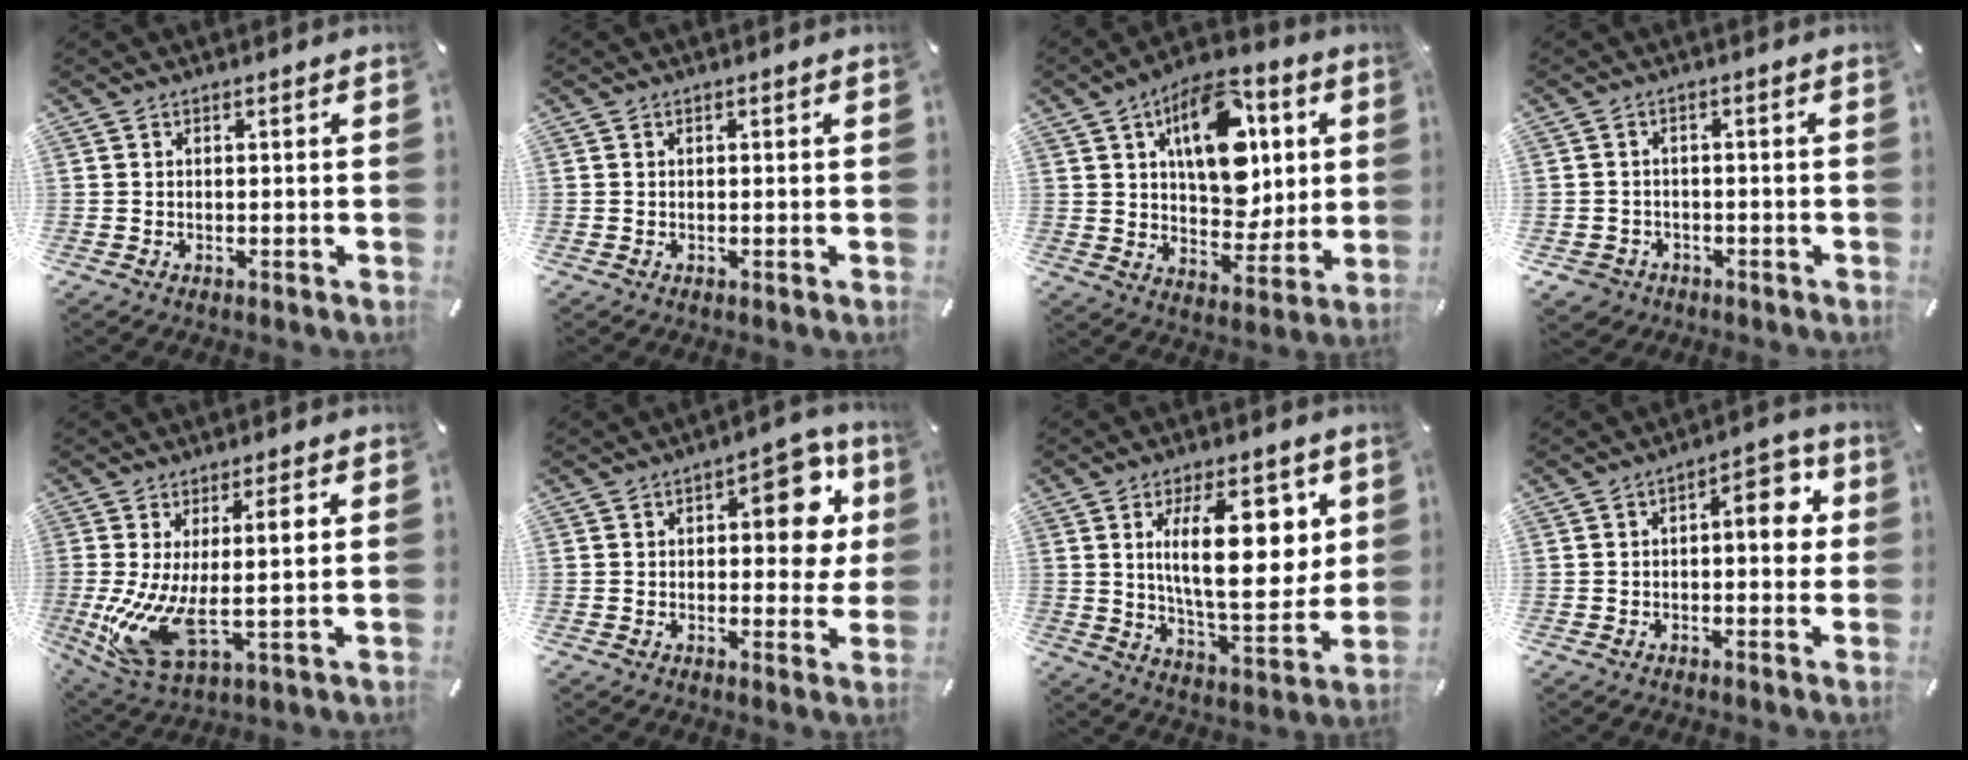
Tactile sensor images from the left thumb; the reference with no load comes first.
{"total": 0.0}
{"total": 17.9, "force": [6.2, 11.5, 12.2], "torque": [-0.156, -0.024, 0.110]}
{"total": 3.4, "force": [-1.9, 2.8, 0.7], "torque": [-0.026, 0.005, -0.041]}
{"total": 12.5, "force": [1.3, 3.1, 12.1], "torque": [-0.273, -0.028, 0.016]}
{"total": 12.3, "force": [3.5, 6.6, 9.7], "torque": [-0.105, -0.012, 0.051]}
{"total": 19.2, "force": [5.9, 8.1, 16.4], "torque": [-0.252, -0.010, 0.086]}
{"total": 8.3, "force": [0.8, 4.1, 7.2], "torque": [-0.082, 0.000, 0.000]}